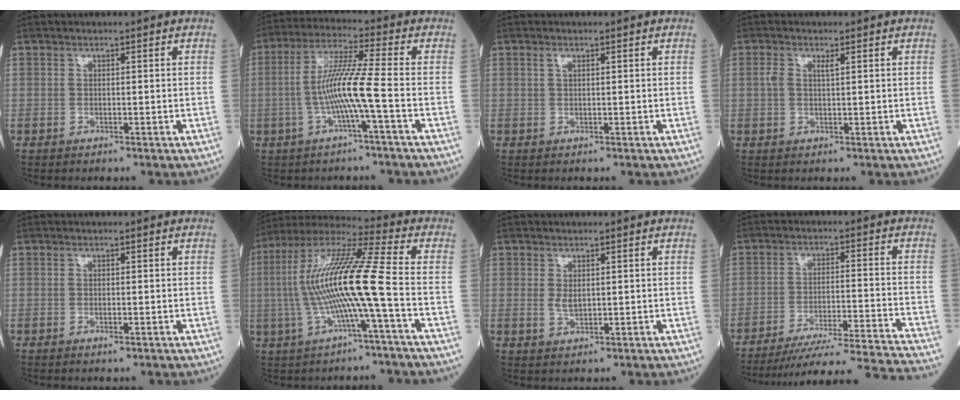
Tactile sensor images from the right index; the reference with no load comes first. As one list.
[{"total": 8.6, "force": [-2.0, -1.0, 8.3], "torque": [-0.167, 0.010, -0.041]}, {"total": 0.8, "force": [0.4, 0.2, 0.6], "torque": [-0.018, 0.003, 0.007]}, {"total": 2.3, "force": [0.8, 0.8, 2.0], "torque": [-0.051, 0.012, 0.017]}, {"total": 0.7, "force": [-0.3, 0.1, 0.6], "torque": [-0.013, -0.004, -0.003]}, {"total": 15.1, "force": [-2.1, -0.5, 14.9], "torque": [-0.297, 0.019, -0.050]}, {"total": 1.7, "force": [0.4, 0.9, 1.4], "torque": [-0.025, -0.004, 0.011]}, {"total": 22.1, "force": [-20.6, -2.8, 7.4], "torque": [-0.068, -0.044, -0.288]}]